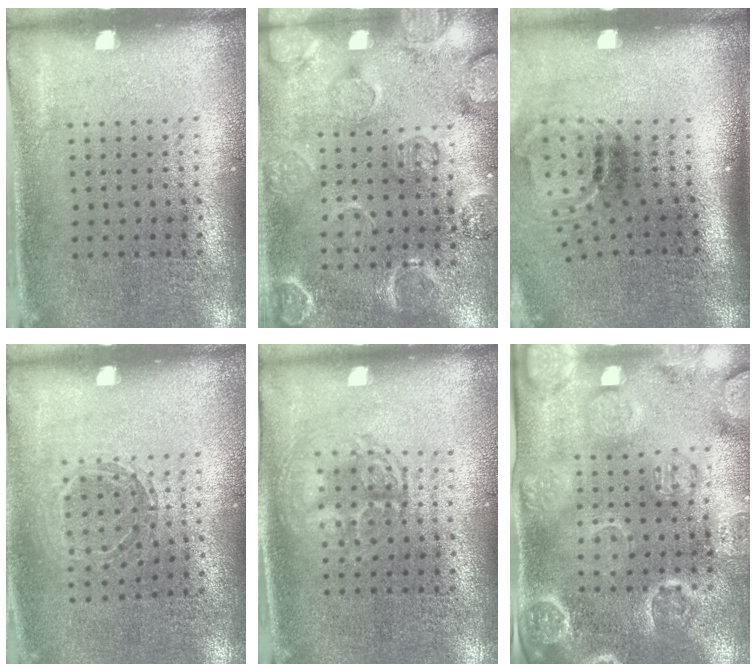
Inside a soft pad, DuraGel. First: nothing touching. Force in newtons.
{"total": 2.3, "press": 2.1, "slide": 0.9}
{"total": 1.8, "press": 1.1, "slide": 1.5}
{"total": 1.0, "press": 1.0, "slide": 0.2}
{"total": 1.3, "press": 1.3, "slide": 0.1}
{"total": 3.9, "press": 3.7, "slide": 1.3}